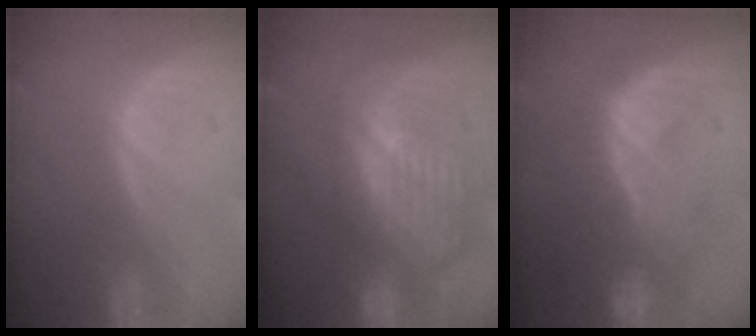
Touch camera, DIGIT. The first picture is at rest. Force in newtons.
{"total": 10.9, "press": 9.6, "slide": 5.2}
{"total": 8.5, "press": 8.3, "slide": 1.7}